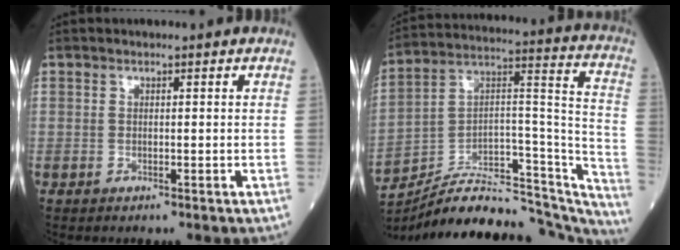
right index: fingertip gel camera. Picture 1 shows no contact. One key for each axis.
{"total": 29.1, "fx": -26.2, "fy": 7.4, "fz": 10.4, "tx": -0.118, "ty": 0.044, "tz": -0.376}